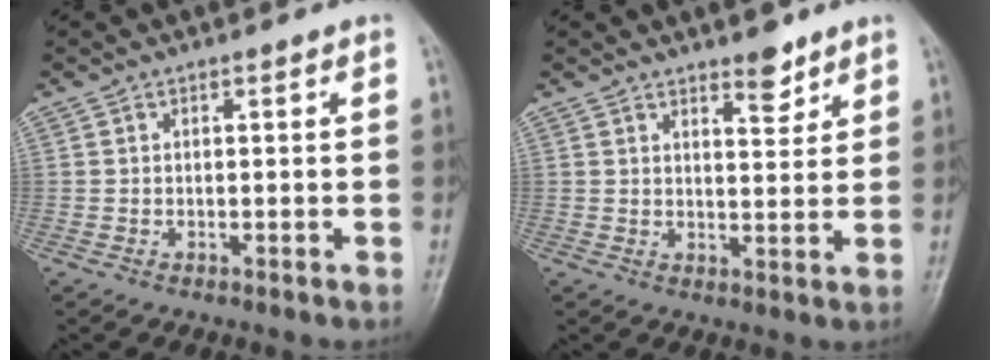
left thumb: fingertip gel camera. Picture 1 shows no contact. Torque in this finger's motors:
{"motor_torque": [0.05, 0.05, 0.10, 0.07, 0.05]}